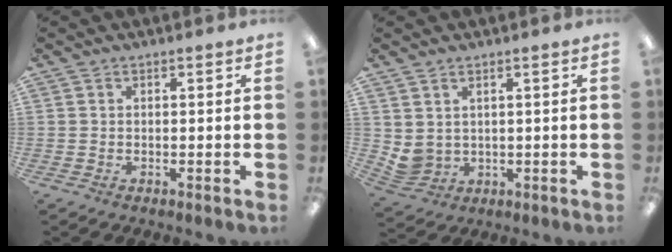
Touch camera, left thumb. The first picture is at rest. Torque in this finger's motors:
{"motor_torque": [0.49, 0.62, 0.44, -0.64, 0.00]}